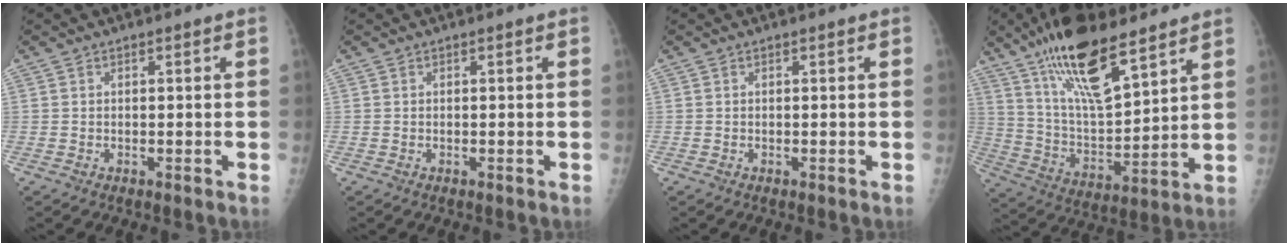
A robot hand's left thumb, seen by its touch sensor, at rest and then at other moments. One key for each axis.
{"total": 0.0}
{"total": 0.0}
{"total": 19.2, "fx": 12.7, "fy": 6.0, "fz": 13.1, "tx": -0.211, "ty": -0.057, "tz": 0.239}